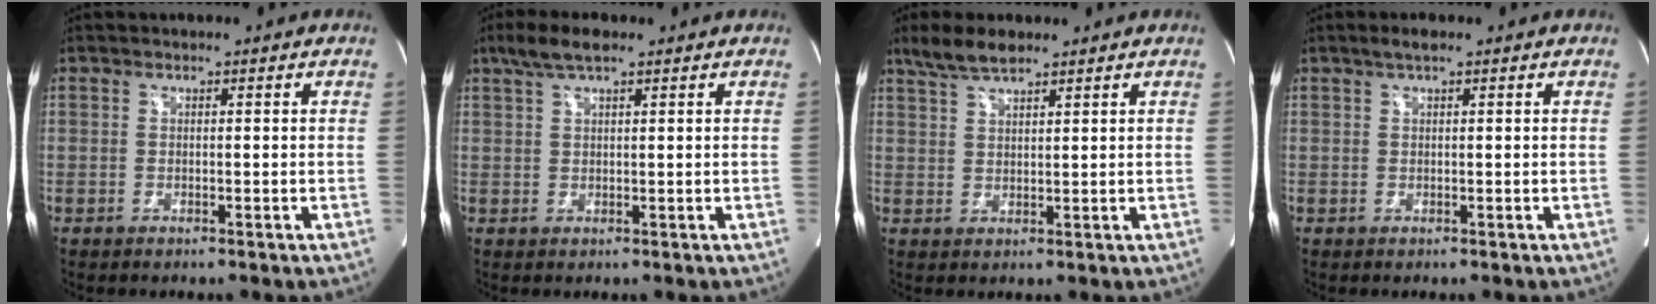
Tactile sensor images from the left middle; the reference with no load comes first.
{"total": 4.4, "force": [3.0, 0.9, 3.1], "torque": [-0.069, 0.019, 0.059]}
{"total": 4.9, "force": [4.0, 1.1, 2.6], "torque": [-0.063, 0.013, 0.080]}
{"total": 1.6, "force": [1.1, 0.2, 1.2], "torque": [-0.027, 0.010, 0.019]}